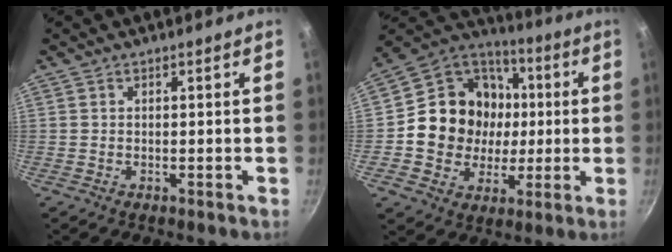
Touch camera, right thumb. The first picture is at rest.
{"total": 18.6, "force": [0.7, 16.8, 8.0], "torque": [-0.109, 0.023, 0.009]}